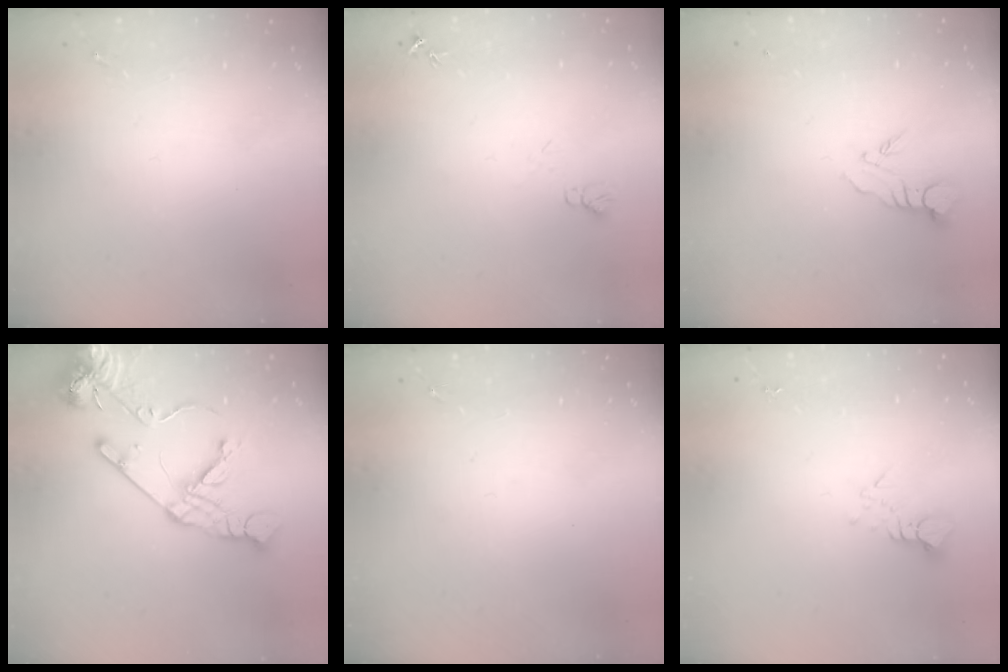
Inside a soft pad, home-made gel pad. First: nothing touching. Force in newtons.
{"total": 6.3, "press": 6.3, "slide": 0.7}
{"total": 4.2, "press": 4.2, "slide": 0.1}
{"total": 17.1, "press": 16.9, "slide": 2.3}
{"total": 0.0}
{"total": 3.2, "press": 3.2, "slide": 0.2}